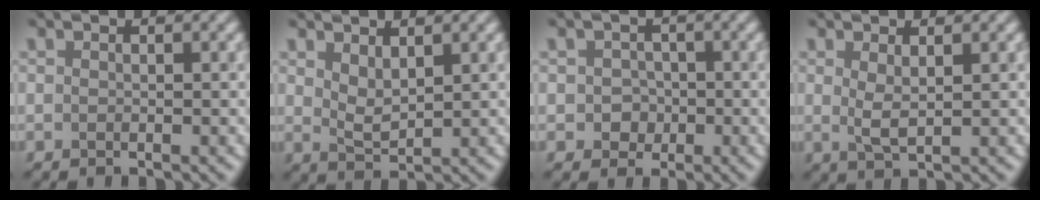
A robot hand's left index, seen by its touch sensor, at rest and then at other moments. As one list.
[{"total": 1.8, "force": [1.2, 0.7, 1.3], "torque": [-0.027, 0.000, 0.028]}, {"total": 1.7, "force": [-0.2, 1.6, 0.3], "torque": [0.020, 0.003, -0.009]}, {"total": 1.7, "force": [0.5, 0.4, 1.5], "torque": [-0.033, 0.001, 0.012]}]